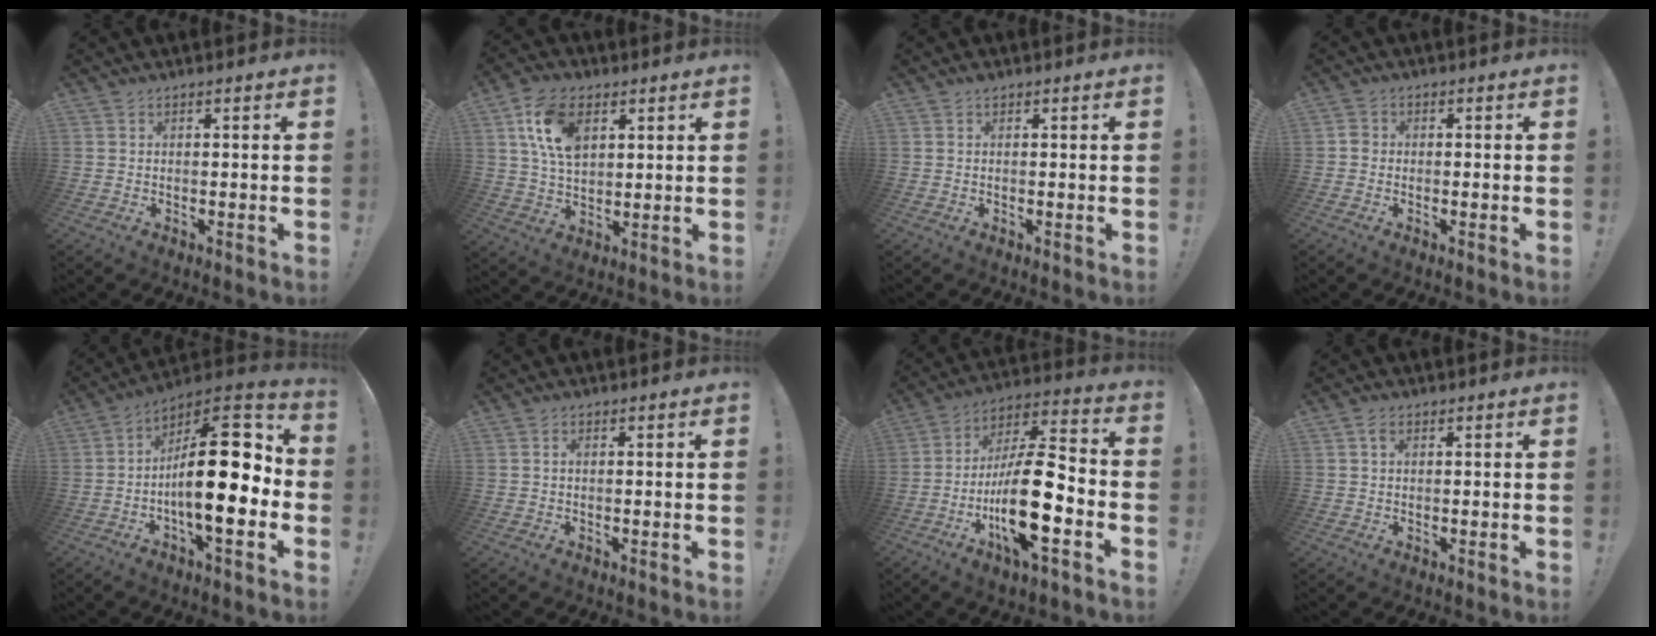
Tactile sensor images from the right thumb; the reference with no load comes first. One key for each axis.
{"total": 13.7, "fx": 5.3, "fy": 8.9, "fz": 9.0, "tx": -0.162, "ty": -0.002, "tz": 0.099}
{"total": 0.6, "fx": 0.4, "fy": 0.3, "fz": 0.3, "tx": -0.008, "ty": 0.001, "tz": 0.008}
{"total": 1.9, "fx": -0.7, "fy": 1.5, "fz": 1.0, "tx": -0.022, "ty": 0.011, "tz": -0.011}
{"total": 22.7, "fx": -1.7, "fy": 8.6, "fz": 20.9, "tx": -0.333, "ty": 0.007, "tz": -0.027}
{"total": 1.1, "fx": 0.2, "fy": 0.7, "fz": 0.8, "tx": -0.025, "ty": 0.007, "tz": 0.004}
{"total": 21.5, "fx": -6.6, "fy": 6.5, "fz": 19.4, "tx": -0.371, "ty": 0.033, "tz": -0.105}
{"total": 1.8, "fx": 0.9, "fy": 1.1, "fz": 1.1, "tx": -0.016, "ty": 0.000, "tz": 0.014}